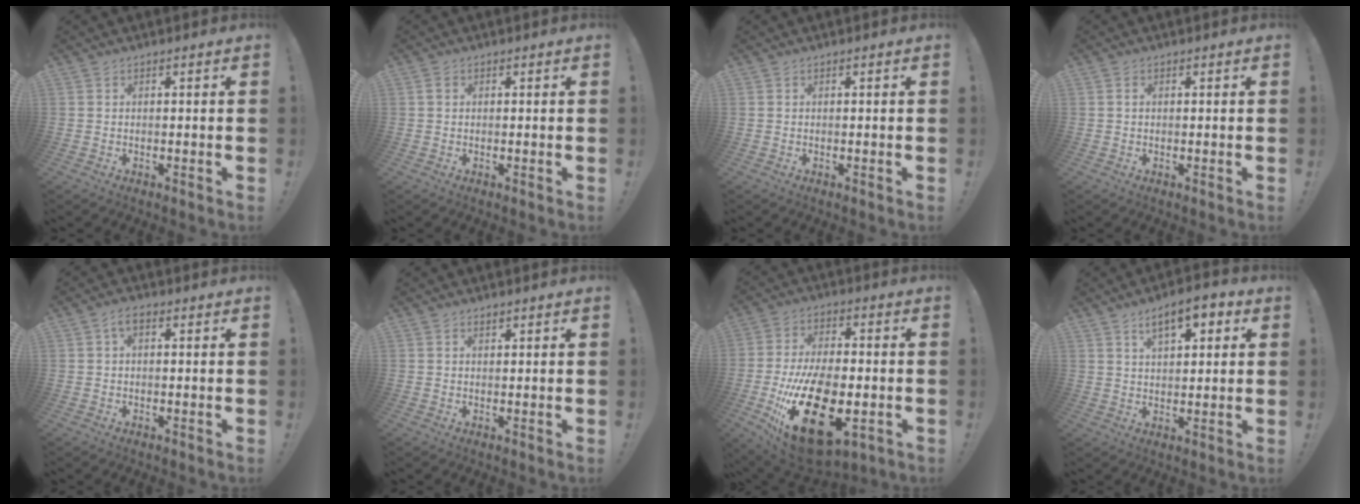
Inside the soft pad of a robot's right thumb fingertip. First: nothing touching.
{"total": 1.4, "force": [0.5, 1.1, 0.8], "torque": [-0.013, 0.003, 0.008]}
{"total": 0.0}
{"total": 0.7, "force": [0.2, 0.5, 0.5], "torque": [-0.010, 0.003, 0.003]}
{"total": 2.6, "force": [0.4, 1.3, 2.2], "torque": [-0.041, 0.007, 0.006]}
{"total": 1.6, "force": [1.1, 0.8, 0.9], "torque": [-0.005, -0.005, 0.018]}
{"total": 25.1, "force": [-6.9, 13.0, 20.3], "torque": [-0.372, 0.029, -0.097]}
{"total": 8.4, "force": [4.3, 3.6, 6.3], "torque": [-0.092, -0.011, 0.072]}